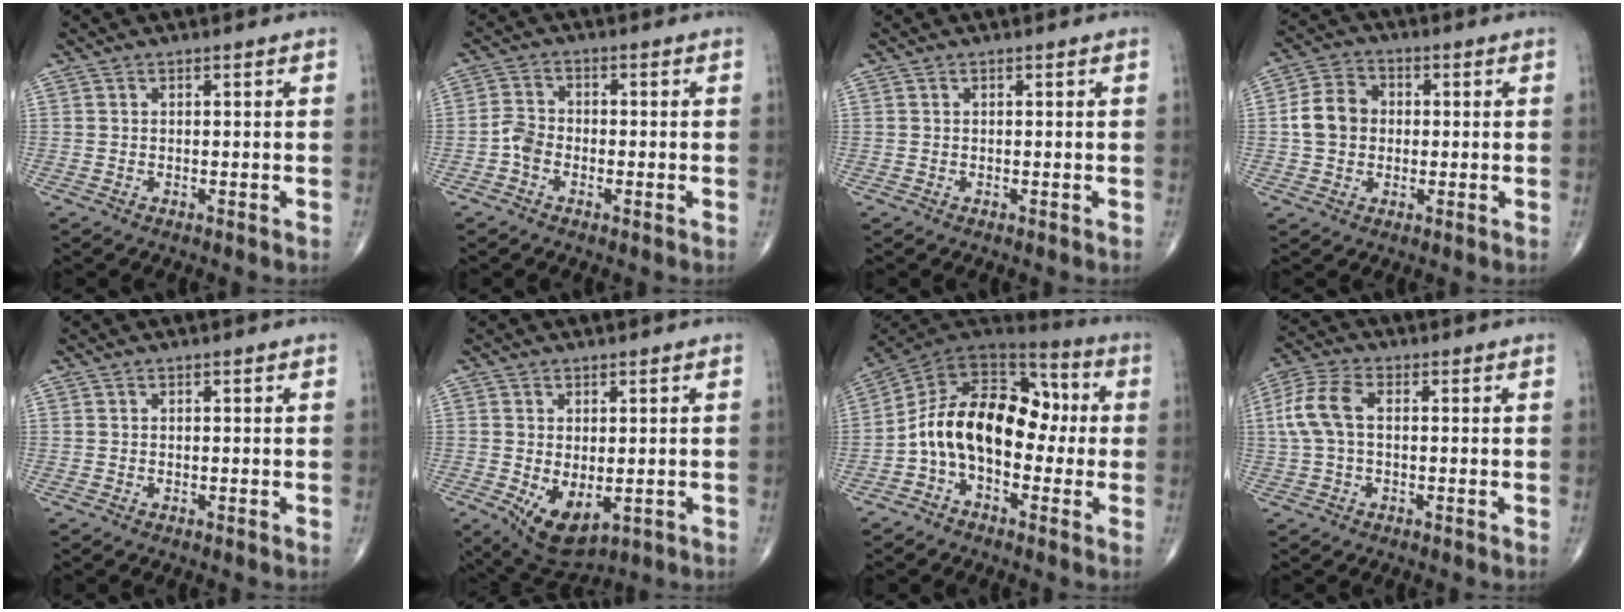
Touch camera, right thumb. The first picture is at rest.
{"total": 3.4, "force": [-1.4, 2.3, 2.0], "torque": [-0.037, 0.014, -0.037]}
{"total": 0.0}
{"total": 8.1, "force": [0.0, 6.7, 4.5], "torque": [-0.070, 0.019, -0.008]}
{"total": 0.0}
{"total": 8.0, "force": [-1.6, 4.4, 6.5], "torque": [-0.100, -0.015, -0.007]}
{"total": 17.2, "force": [-1.5, 11.0, 13.2], "torque": [-0.193, 0.061, -0.039]}
{"total": 7.9, "force": [0.6, 4.5, 6.5], "torque": [-0.157, 0.024, 0.010]}